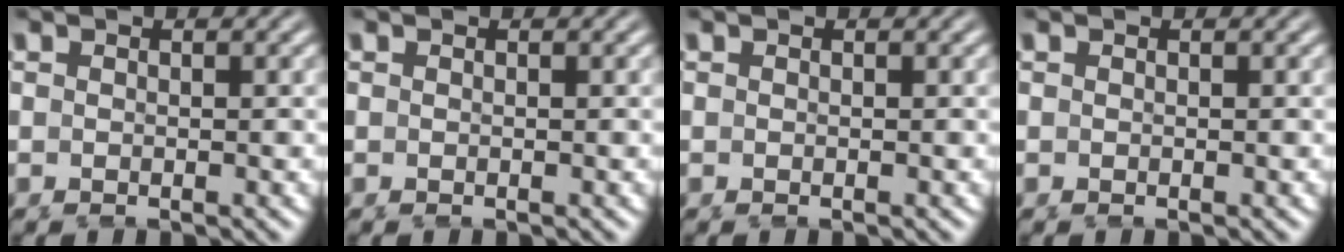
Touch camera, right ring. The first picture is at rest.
{"total": 0.0}
{"total": 0.0}
{"total": 0.0}